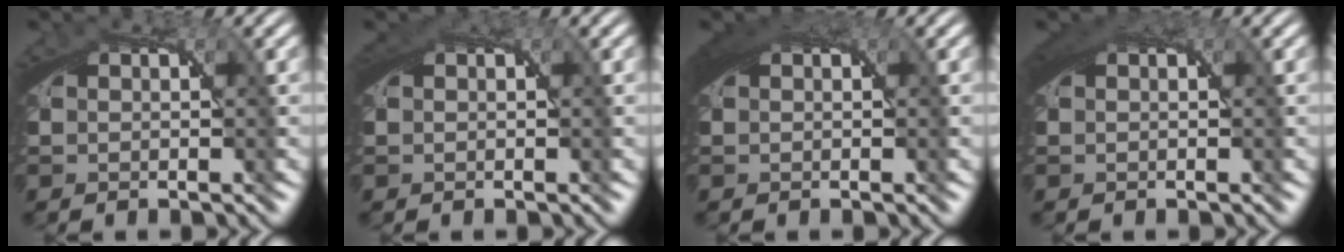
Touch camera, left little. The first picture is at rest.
{"total": 1.1, "force": [0.5, 0.7, 0.7], "torque": [-0.012, 0.000, 0.007]}
{"total": 2.6, "force": [1.0, 1.2, 2.1], "torque": [-0.040, 0.000, 0.017]}
{"total": 1.9, "force": [0.8, 0.9, 1.4], "torque": [-0.029, -0.001, 0.013]}